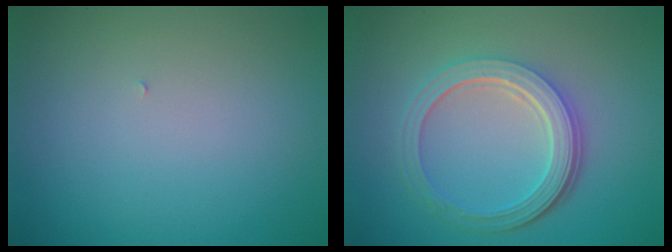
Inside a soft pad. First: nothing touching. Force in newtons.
{"total": 5.4, "press": 3.9, "slide": 3.7}